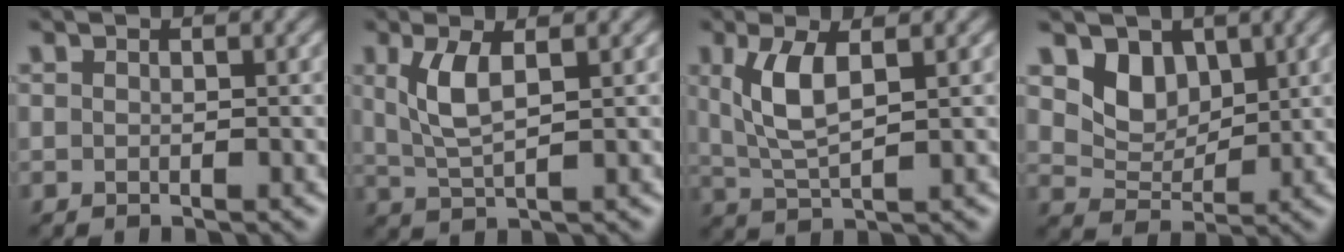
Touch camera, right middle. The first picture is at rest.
{"total": 3.2, "force": [0.9, 1.0, 2.9], "torque": [-0.070, -0.003, 0.024]}
{"total": 4.0, "force": [1.1, 1.3, 3.6], "torque": [-0.085, -0.002, 0.027]}
{"total": 3.3, "force": [1.9, 2.3, 1.2], "torque": [-0.036, -0.015, 0.033]}